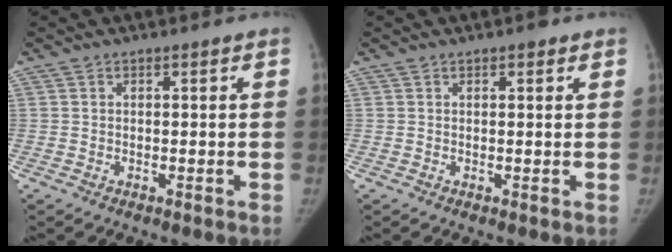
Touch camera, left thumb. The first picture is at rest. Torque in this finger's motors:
{"motor_torque": [0.06, 0.06, -0.14, 0.05, 0.02]}